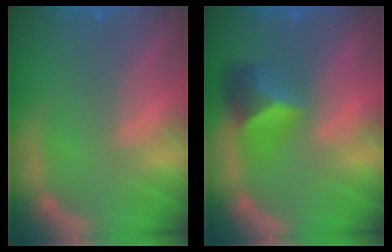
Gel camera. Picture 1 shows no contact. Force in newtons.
{"total": 4.4}